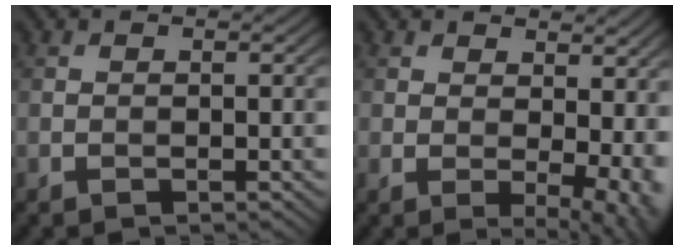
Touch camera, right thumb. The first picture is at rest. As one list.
[{"total": 8.8, "force": [1.4, 4.8, 7.3], "torque": [-0.090, -0.009, 0.043]}]